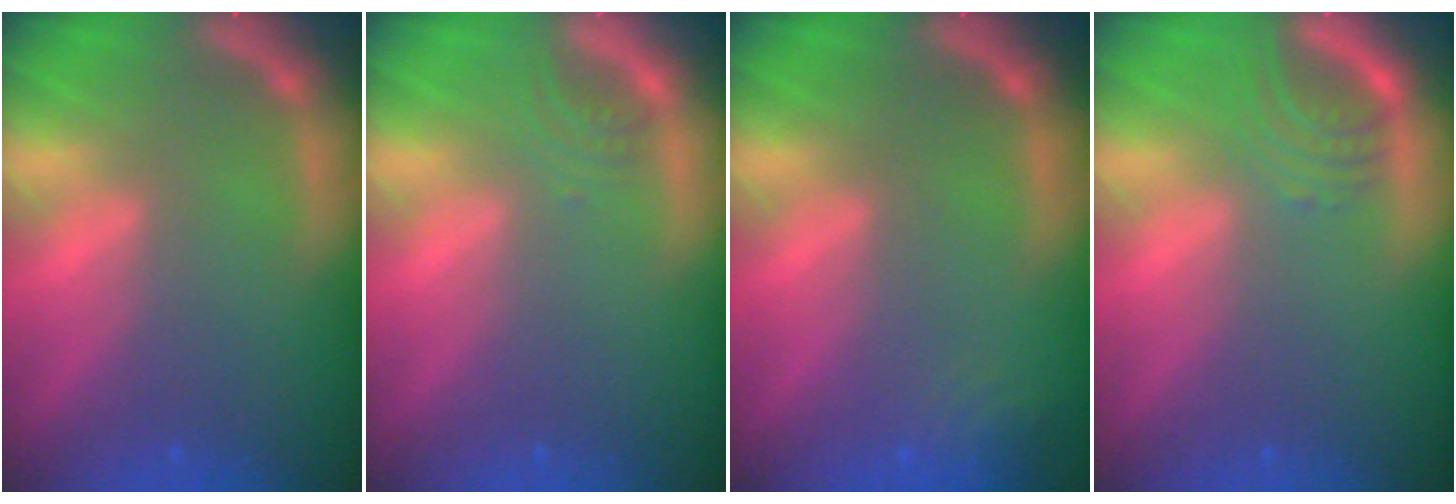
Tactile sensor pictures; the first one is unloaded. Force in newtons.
{"total": 1.4}
{"total": 2.4}
{"total": 3.0}